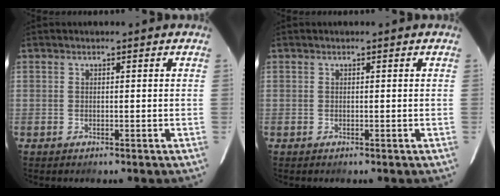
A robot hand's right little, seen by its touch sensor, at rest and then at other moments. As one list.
[{"total": 0.0}]